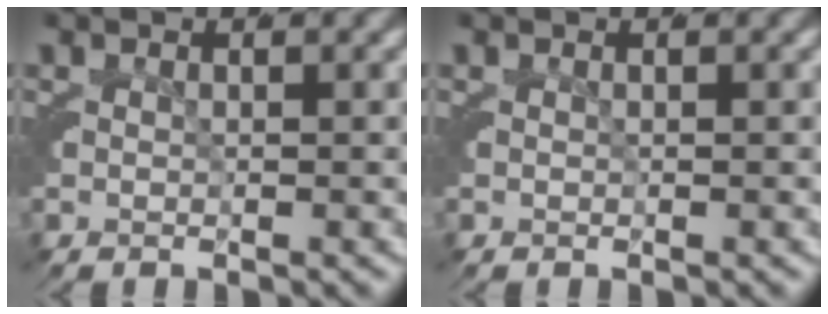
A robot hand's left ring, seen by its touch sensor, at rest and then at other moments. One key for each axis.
{"total": 0.0}